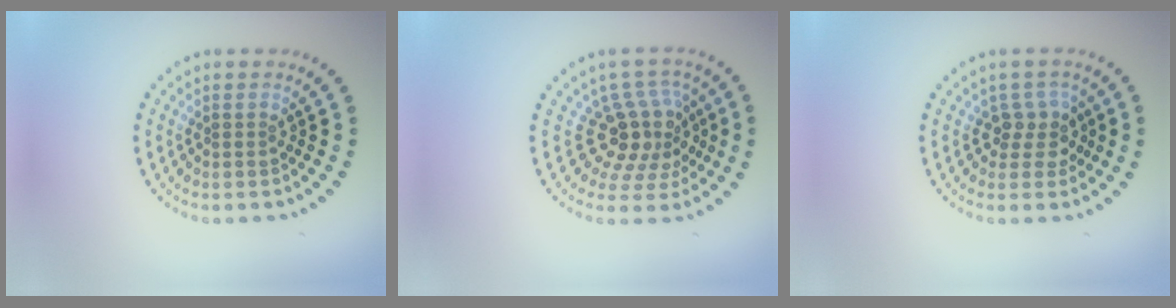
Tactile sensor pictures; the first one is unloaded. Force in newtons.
{"total": 4.4, "press": 3.3, "slide": 3.0}
{"total": 2.5, "press": 1.9, "slide": 1.6}